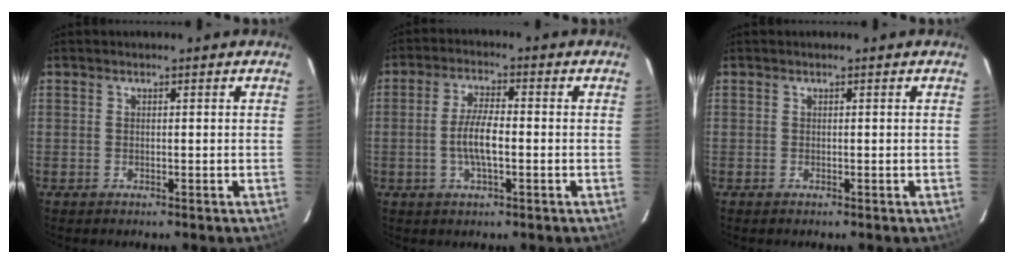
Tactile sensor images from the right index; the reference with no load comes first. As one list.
[{"total": 5.8, "force": [-1.3, 1.3, 5.5], "torque": [-0.112, 0.003, -0.026]}, {"total": 0.0}]